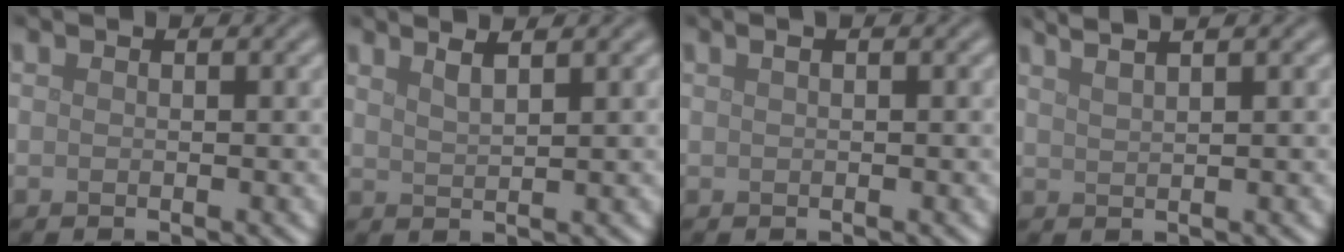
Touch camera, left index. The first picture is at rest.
{"total": 2.4, "force": [1.7, 0.7, 1.5], "torque": [-0.011, 0.014, 0.014]}
{"total": 1.1, "force": [0.5, 0.4, 0.8], "torque": [-0.010, 0.000, 0.006]}
{"total": 4.8, "force": [3.4, 1.7, 3.0], "torque": [-0.021, 0.032, 0.024]}